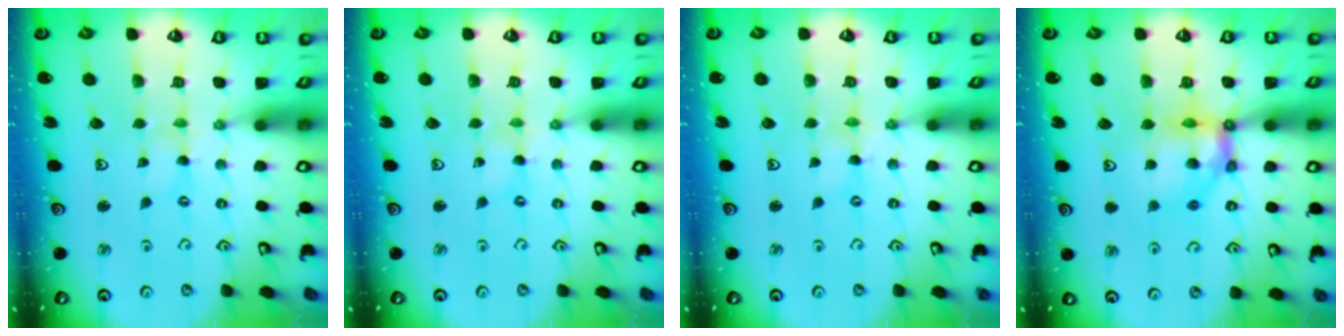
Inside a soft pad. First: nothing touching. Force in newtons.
{"total": 0.0}
{"total": 0.8, "press": 0.8, "slide": 0.1}
{"total": 11.7, "press": 11.6, "slide": 1.7}